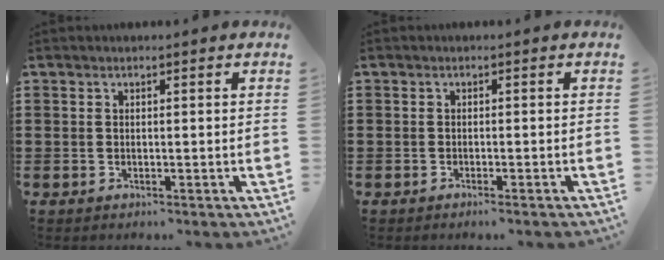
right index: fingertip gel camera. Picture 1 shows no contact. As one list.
[{"total": 0.8, "force": [-0.7, -0.2, 0.4], "torque": [-0.007, -0.003, -0.013]}]